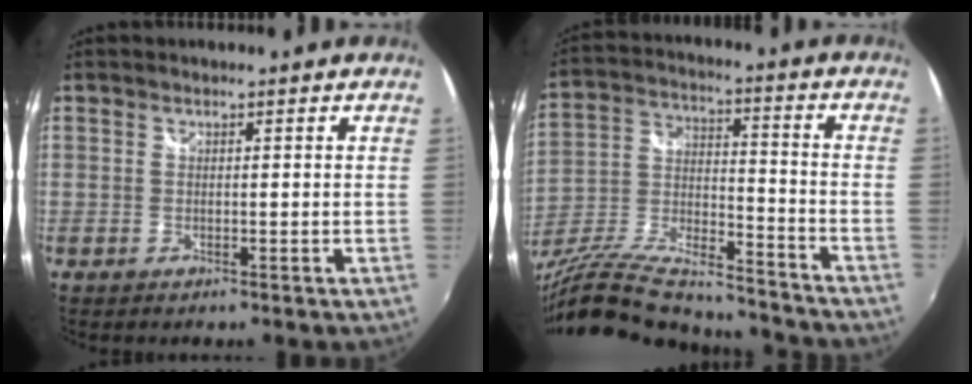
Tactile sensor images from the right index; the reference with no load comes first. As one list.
[{"total": 23.8, "force": [-19.4, 5.9, 12.4], "torque": [-0.241, -0.035, -0.315]}]